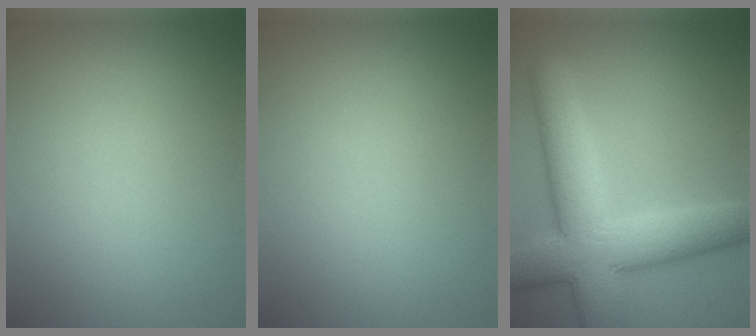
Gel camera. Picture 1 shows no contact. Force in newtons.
{"total": 0.0}
{"total": 9.9, "press": 9.9, "slide": 0.6}